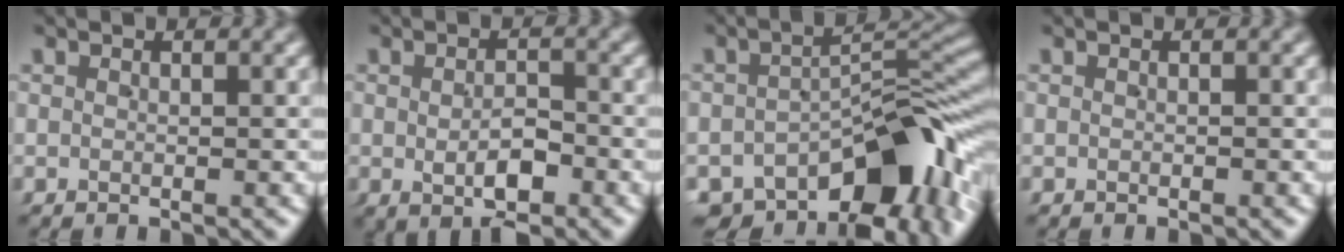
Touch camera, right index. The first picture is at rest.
{"total": 3.4, "force": [-1.0, 1.6, 2.8], "torque": [-0.039, -0.013, -0.009]}
{"total": 13.8, "force": [-8.5, 6.6, 8.7], "torque": [-0.115, -0.020, -0.118]}
{"total": 0.0}